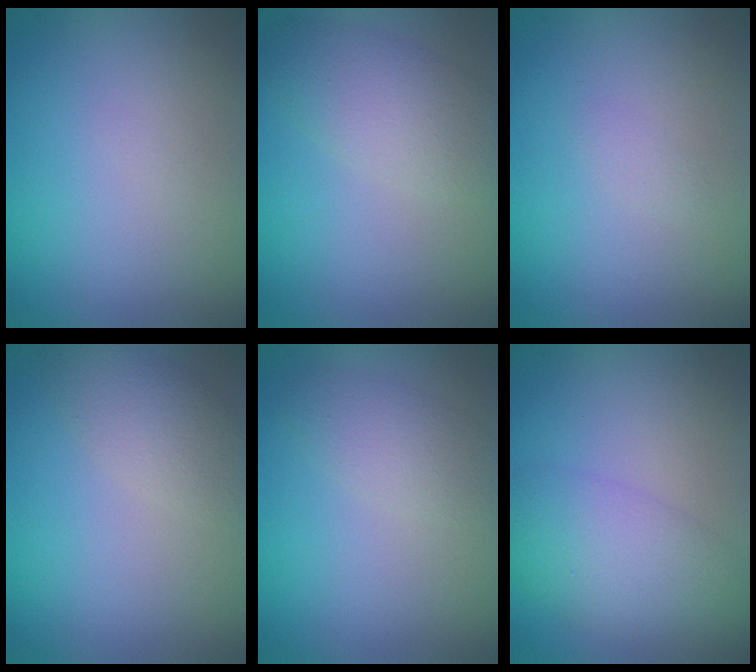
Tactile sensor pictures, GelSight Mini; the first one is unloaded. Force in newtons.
{"total": 4.1, "press": 4.1, "slide": 0.2}
{"total": 0.7, "press": 0.7, "slide": 0.1}
{"total": 3.0, "press": 3.0, "slide": 0.1}
{"total": 2.4, "press": 2.4, "slide": 0.1}
{"total": 5.2, "press": 5.1, "slide": 0.3}